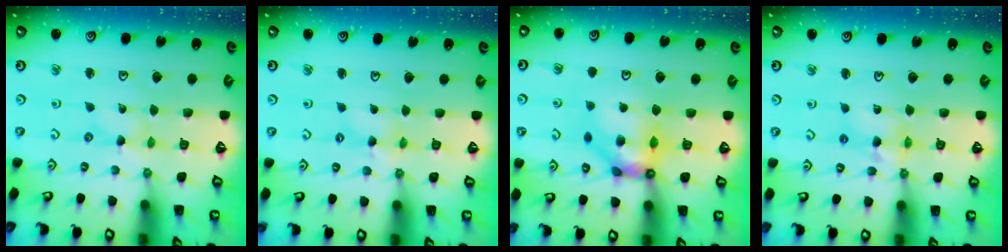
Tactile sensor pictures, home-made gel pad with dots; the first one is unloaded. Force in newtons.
{"total": 2.0, "press": 2.0, "slide": 0.2}
{"total": 10.5, "press": 10.5, "slide": 0.9}
{"total": 6.7, "press": 6.7, "slide": 0.7}